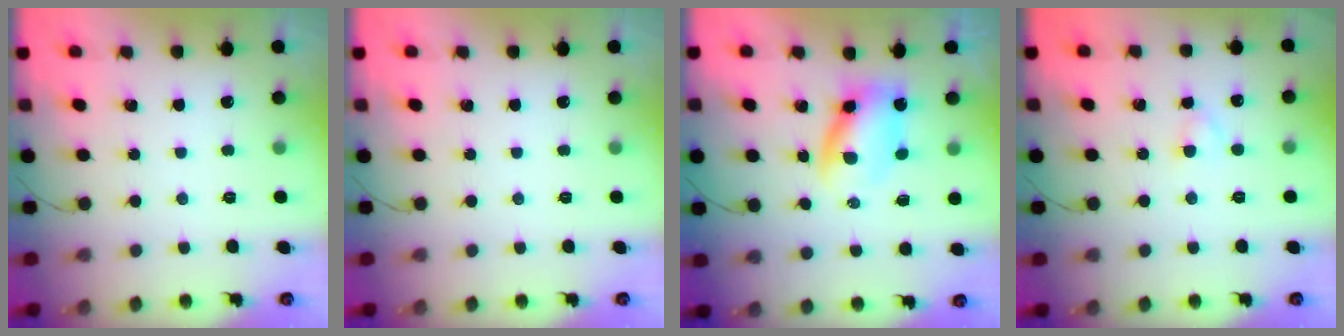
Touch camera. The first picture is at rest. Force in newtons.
{"total": 0.0}
{"total": 4.7, "press": 4.6, "slide": 0.9}
{"total": 2.4, "press": 2.1, "slide": 1.1}